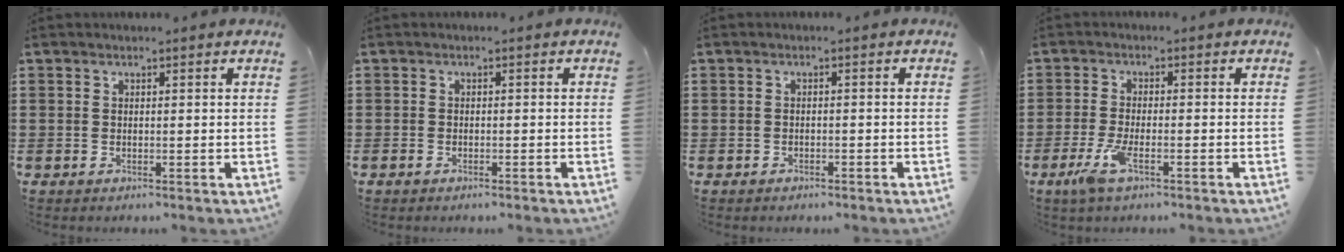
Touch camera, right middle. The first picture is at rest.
{"total": 0.6, "force": [-0.5, 0.2, 0.3], "torque": [-0.006, -0.002, -0.010]}
{"total": 0.9, "force": [-0.8, 0.4, 0.0], "torque": [-0.002, 0.002, -0.019]}
{"total": 4.3, "force": [-2.0, 1.0, 3.7], "torque": [-0.088, -0.011, -0.041]}